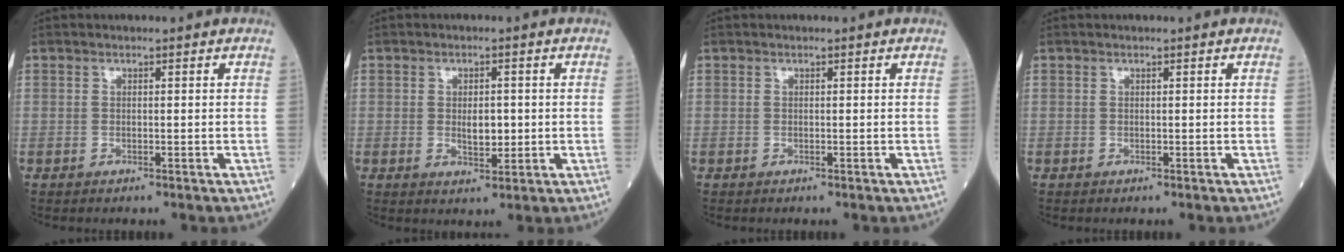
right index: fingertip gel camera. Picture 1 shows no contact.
{"total": 3.4, "force": [0.0, 1.6, 3.0], "torque": [-0.045, -0.002, 0.004]}
{"total": 0.0}
{"total": 0.0}